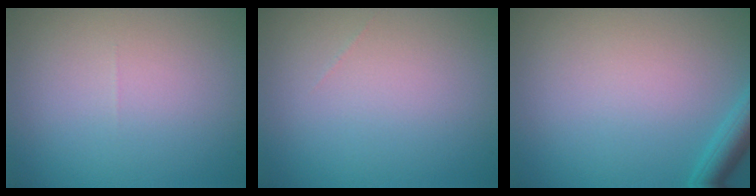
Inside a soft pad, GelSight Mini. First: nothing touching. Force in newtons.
{"total": 0.0}
{"total": 2.6, "press": 2.6, "slide": 0.2}